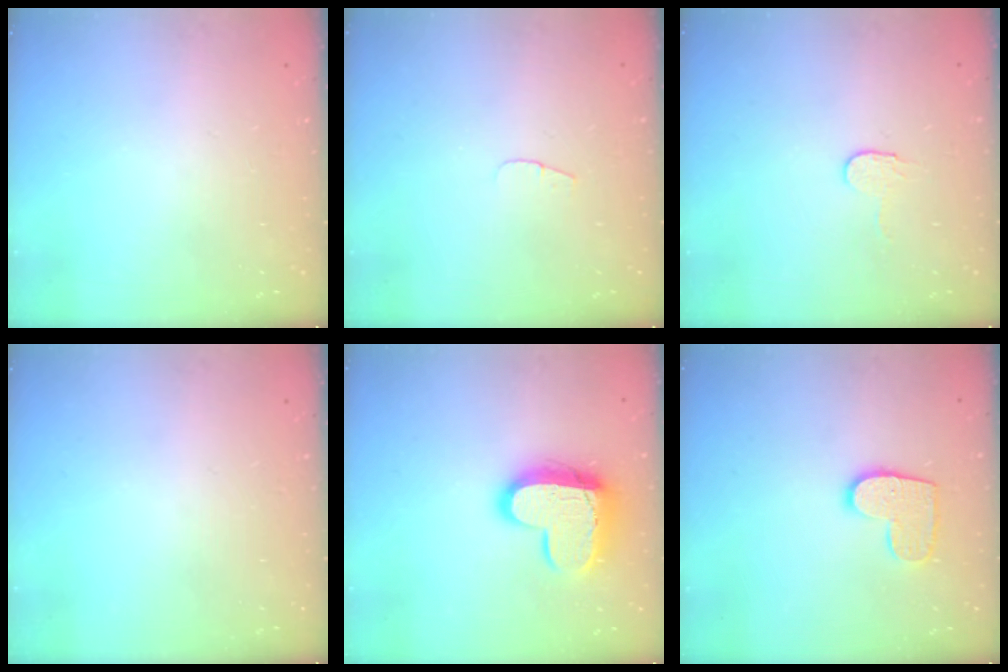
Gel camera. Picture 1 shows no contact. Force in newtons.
{"total": 3.8, "press": 3.8, "slide": 0.4}
{"total": 3.2, "press": 3.2, "slide": 0.3}
{"total": 0.0}
{"total": 14.9, "press": 14.9, "slide": 1.4}
{"total": 9.9, "press": 9.9, "slide": 0.4}